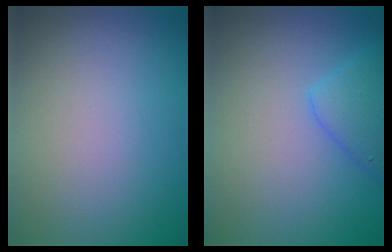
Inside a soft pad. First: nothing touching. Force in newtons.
{"total": 3.0, "press": 3.0, "slide": 0.1}